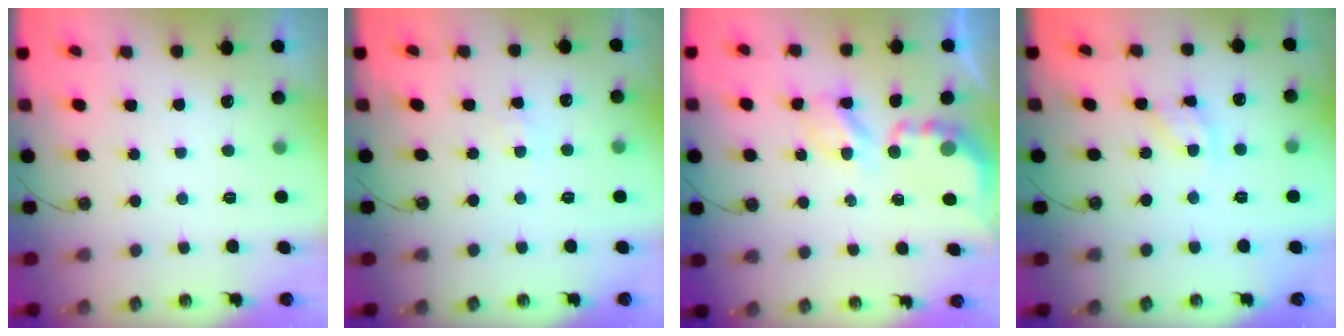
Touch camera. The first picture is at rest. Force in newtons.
{"total": 4.7, "press": 4.6, "slide": 0.7}
{"total": 5.3, "press": 5.3, "slide": 0.5}
{"total": 9.5, "press": 9.5, "slide": 0.6}